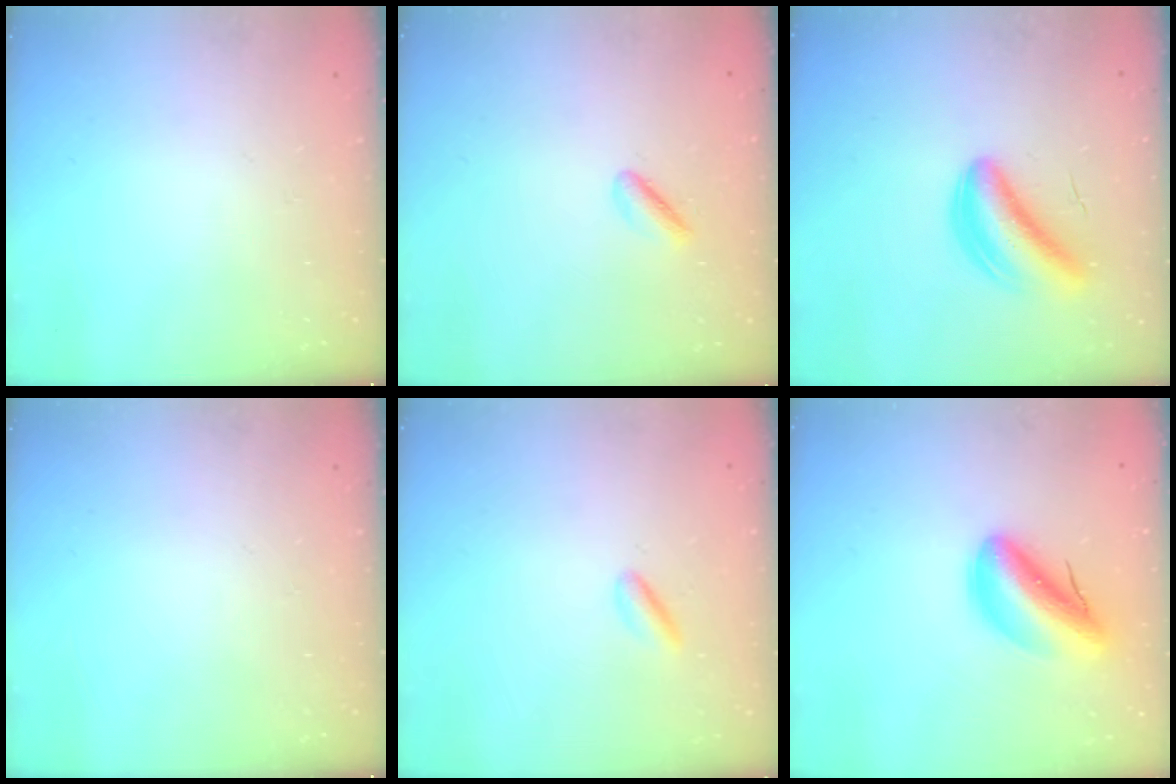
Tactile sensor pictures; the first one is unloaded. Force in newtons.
{"total": 2.0, "press": 1.8, "slide": 1.0}
{"total": 6.3, "press": 6.1, "slide": 1.6}
{"total": 0.0}
{"total": 2.0, "press": 2.0, "slide": 0.3}
{"total": 10.2, "press": 9.7, "slide": 3.0}